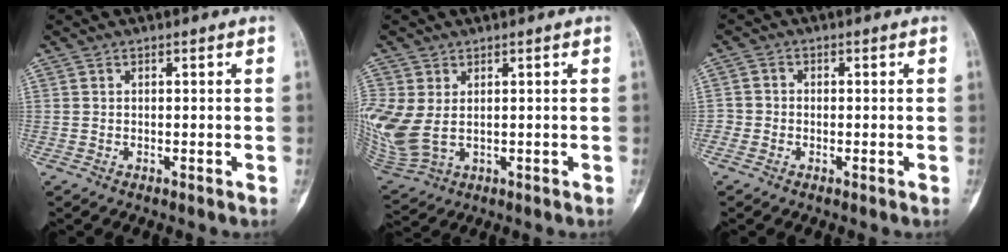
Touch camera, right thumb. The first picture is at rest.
{"total": 10.7, "force": [0.9, 7.2, 7.8], "torque": [-0.209, -0.005, 0.034]}
{"total": 2.0, "force": [-0.9, 1.8, 0.4], "torque": [0.002, 0.007, -0.025]}